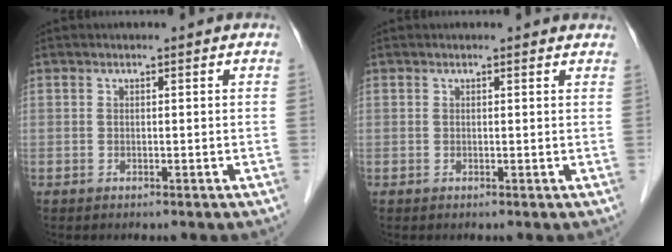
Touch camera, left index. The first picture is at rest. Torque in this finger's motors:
{"motor_torque": [1.14, -0.99, 0.22, -0.01]}